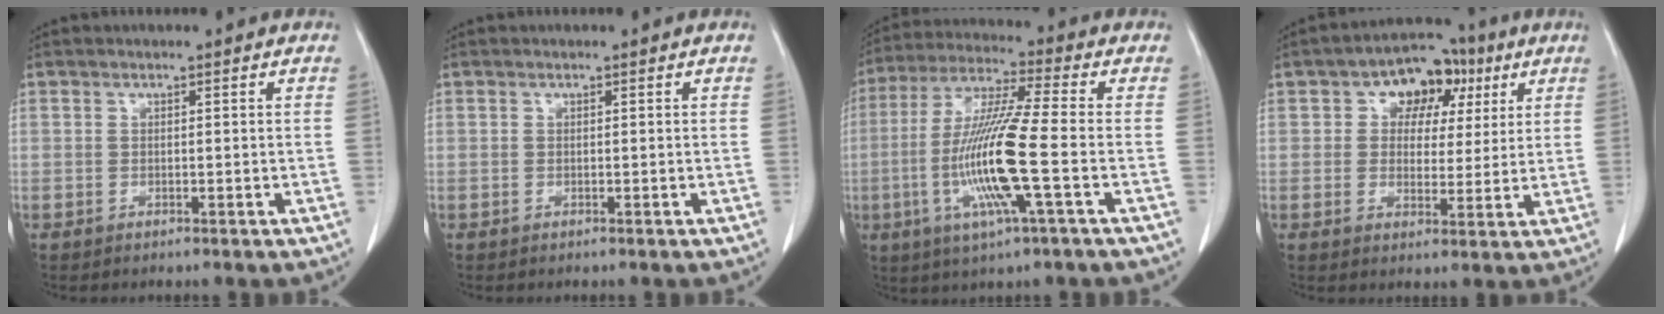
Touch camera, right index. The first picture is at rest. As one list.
[{"total": 0.0}, {"total": 14.2, "force": [-3.2, -0.1, 13.8], "torque": [-0.286, -0.009, -0.067]}, {"total": 8.6, "force": [3.5, 6.1, 5.0], "torque": [-0.056, 0.029, 0.050]}]